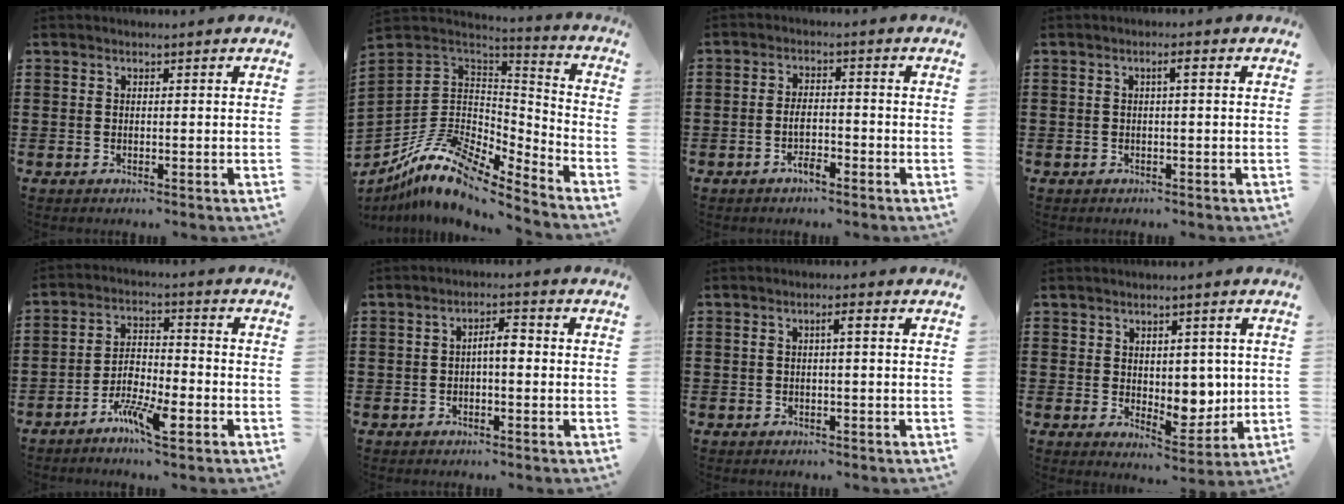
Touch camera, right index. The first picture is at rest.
{"total": 12.2, "force": [-8.6, 5.2, 7.0], "torque": [-0.160, 0.012, -0.168]}
{"total": 3.4, "force": [-1.9, 1.3, 2.6], "torque": [-0.054, 0.002, -0.038]}
{"total": 1.7, "force": [0.2, 0.1, 1.7], "torque": [-0.033, 0.003, 0.001]}
{"total": 6.6, "force": [-4.3, 1.6, 4.7], "torque": [-0.101, 0.002, -0.083]}
{"total": 2.9, "force": [-0.4, 0.7, 2.7], "torque": [-0.050, 0.005, -0.011]}
{"total": 1.8, "force": [0.0, 0.2, 1.8], "torque": [-0.035, 0.002, -0.002]}
{"total": 5.8, "force": [1.3, 4.2, 3.7], "torque": [-0.055, -0.003, 0.023]}